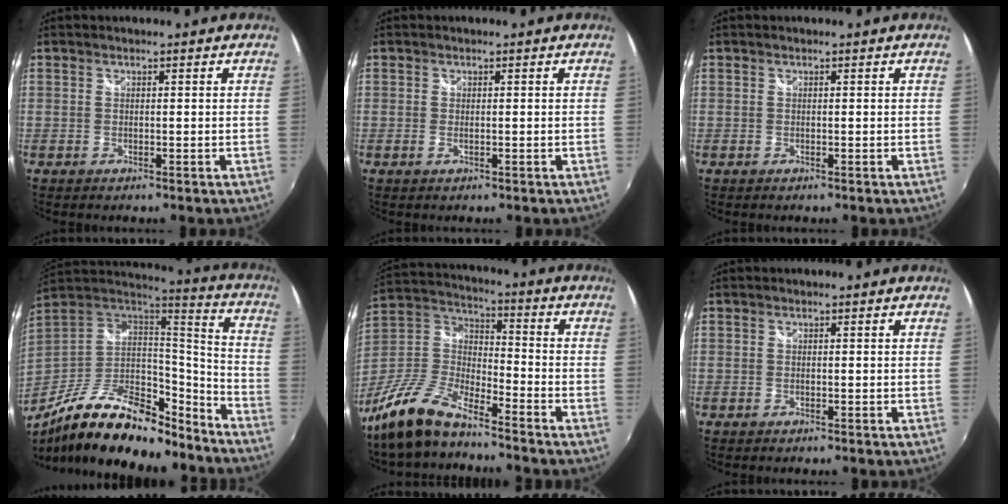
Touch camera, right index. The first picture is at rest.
{"total": 0.5, "force": [0.0, 0.2, 0.5], "torque": [-0.010, 0.001, 0.001]}
{"total": 0.0}
{"total": 26.4, "force": [-18.2, 10.4, 15.9], "torque": [-0.278, -0.007, -0.288]}
{"total": 14.5, "force": [-11.1, 4.2, 8.4], "torque": [-0.198, -0.005, -0.223]}
{"total": 0.0}